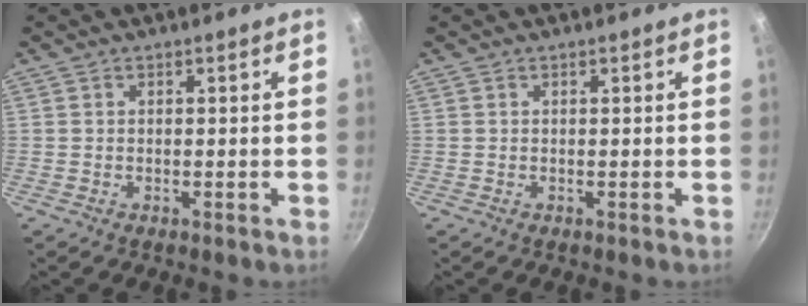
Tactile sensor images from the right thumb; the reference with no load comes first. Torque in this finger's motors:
{"motor_torque": [0.00, 0.00, 0.13, 0.04, 0.02]}